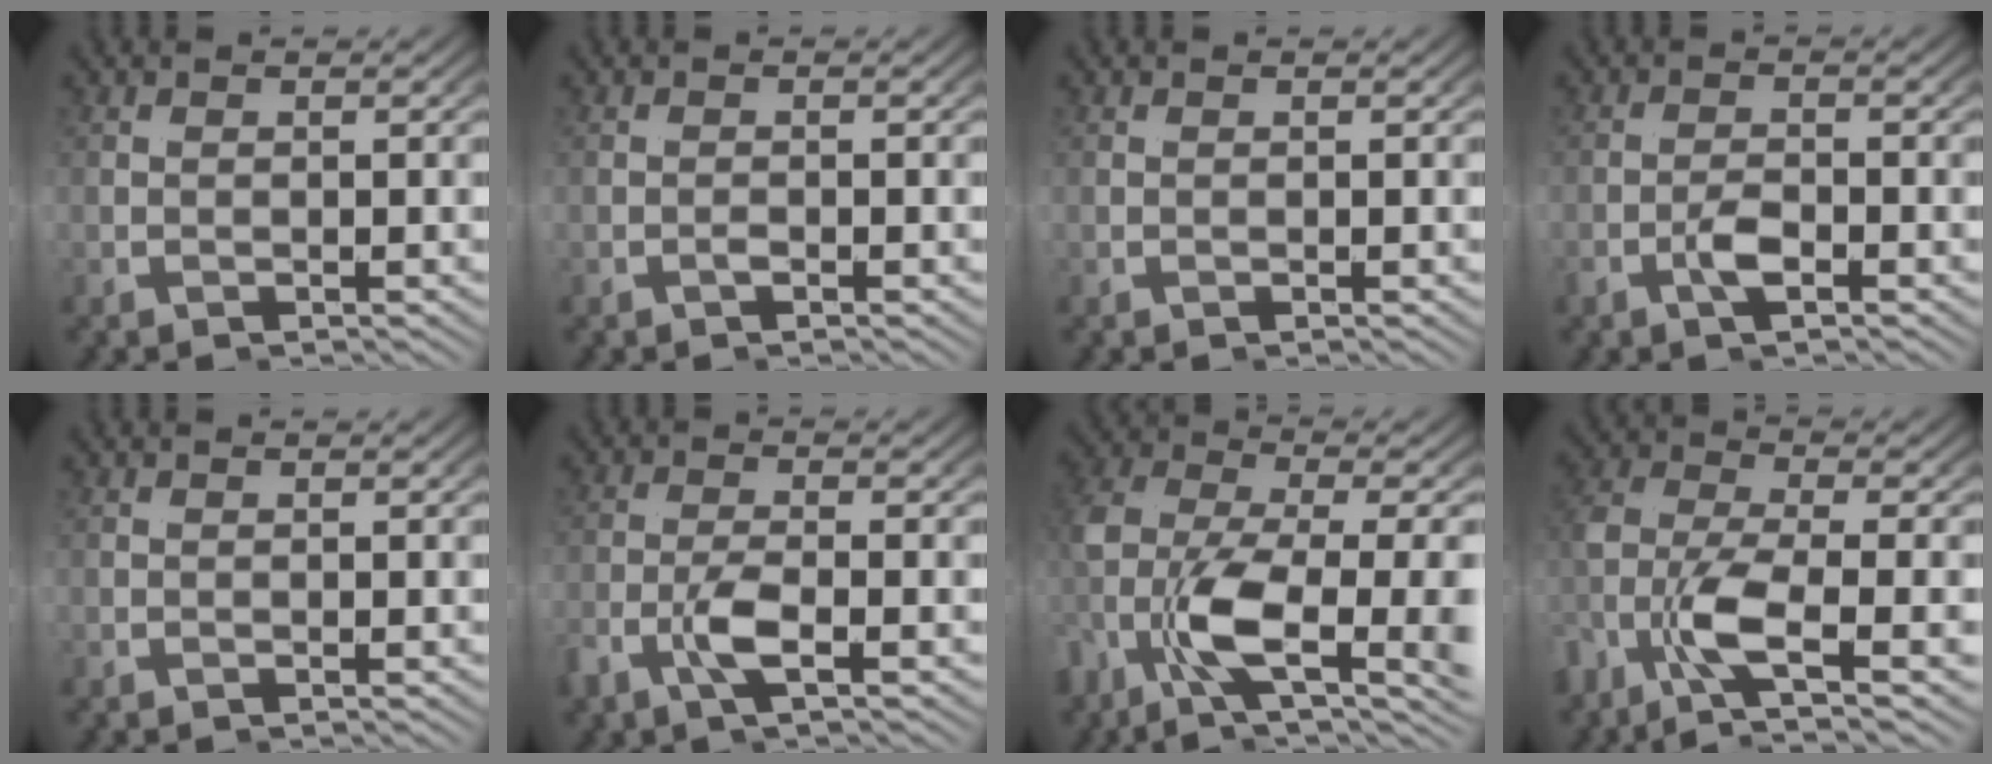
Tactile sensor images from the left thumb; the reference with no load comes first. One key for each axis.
{"total": 0.6, "fx": -0.4, "fy": -0.4, "fz": 0.3, "tx": -0.007, "ty": 0.004, "tz": -0.008}
{"total": 0.0}
{"total": 1.7, "fx": -1.0, "fy": -0.4, "fz": 1.3, "tx": -0.036, "ty": 0.006, "tz": -0.019}
{"total": 0.0}
{"total": 2.3, "fx": -1.3, "fy": -0.8, "fz": 1.7, "tx": -0.047, "ty": 0.008, "tz": -0.028}
{"total": 9.0, "fx": 0.4, "fy": 4.1, "fz": 8.0, "tx": -0.192, "ty": -0.010, "tz": 0.010}
{"total": 5.6, "fx": 0.1, "fy": 2.7, "fz": 4.9, "tx": -0.133, "ty": 0.001, "tz": -0.001}